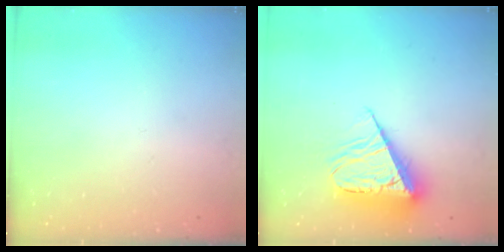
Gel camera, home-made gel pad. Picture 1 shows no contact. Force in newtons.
{"total": 11.7, "press": 11.7, "slide": 0.5}